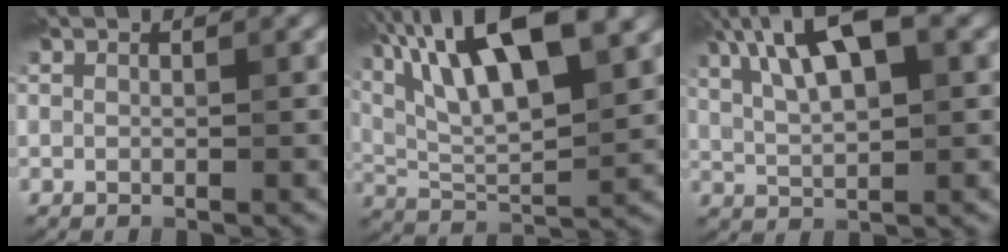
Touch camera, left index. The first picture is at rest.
{"total": 13.6, "force": [7.1, 4.1, 10.9], "torque": [-0.182, 0.021, 0.108]}
{"total": 10.6, "force": [4.8, 3.9, 8.5], "torque": [-0.146, 0.033, 0.068]}